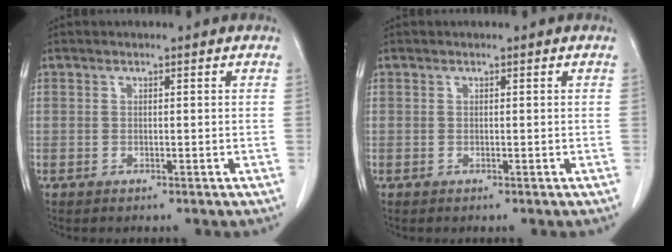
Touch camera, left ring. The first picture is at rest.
{"total": 0.0}